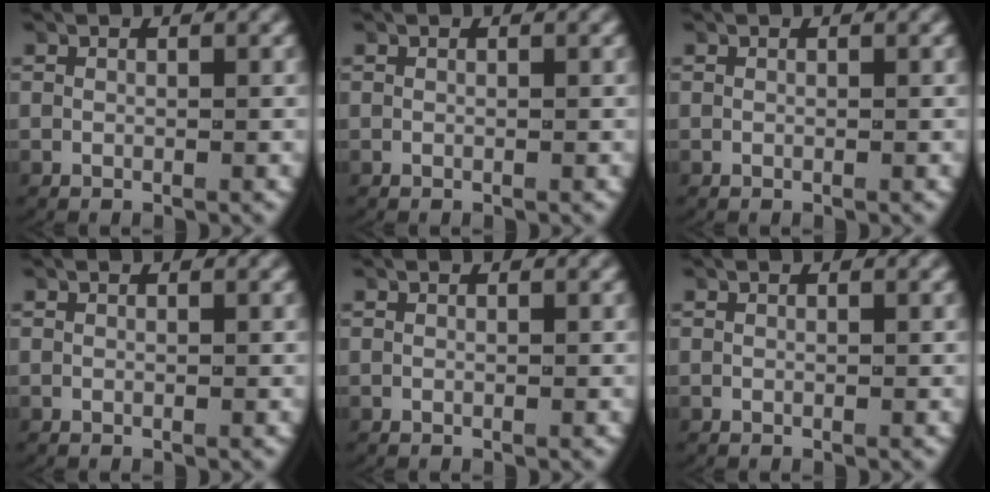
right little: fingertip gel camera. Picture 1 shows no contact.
{"total": 0.0}
{"total": 0.0}
{"total": 0.0}
{"total": 0.0}
{"total": 0.0}